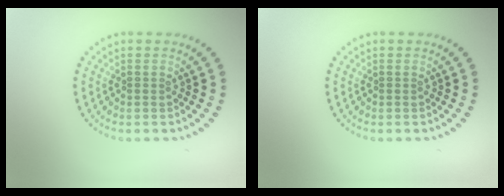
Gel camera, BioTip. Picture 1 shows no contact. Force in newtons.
{"total": 0.0}